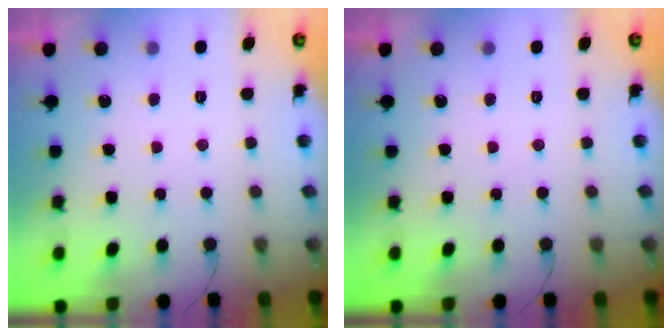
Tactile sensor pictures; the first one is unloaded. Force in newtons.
{"total": 0.0}